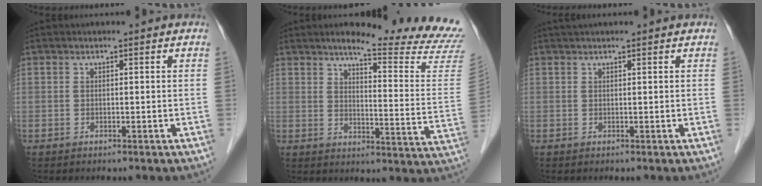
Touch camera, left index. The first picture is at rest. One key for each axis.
{"total": 17.8, "fx": 16.5, "fy": -0.6, "fz": 6.6, "tx": -0.090, "ty": -0.106, "tz": 0.188}
{"total": 3.2, "fx": 3.0, "fy": 0.1, "fz": 1.3, "tx": -0.013, "ty": 0.033, "tz": 0.041}